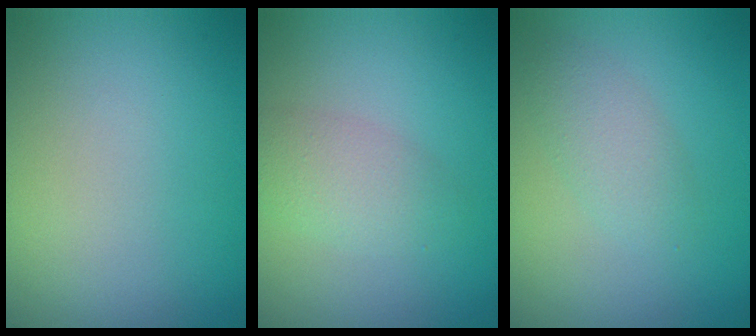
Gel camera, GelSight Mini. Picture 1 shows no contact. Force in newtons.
{"total": 2.6, "press": 2.6, "slide": 0.0}
{"total": 2.2, "press": 2.2, "slide": 0.1}